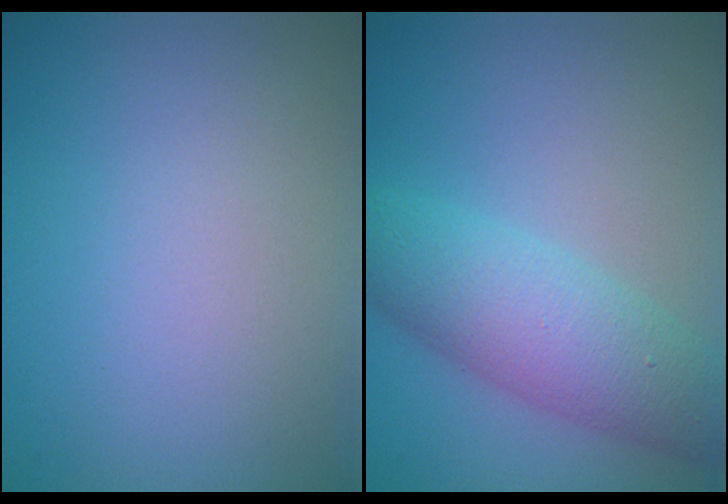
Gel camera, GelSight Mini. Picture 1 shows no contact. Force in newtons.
{"total": 6.0, "press": 6.0, "slide": 0.3}